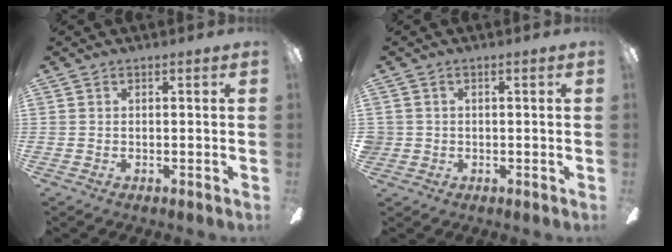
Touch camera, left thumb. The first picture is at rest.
{"total": 1.7, "force": [0.2, 1.7, 0.3], "torque": [-0.007, 0.004, 0.002]}